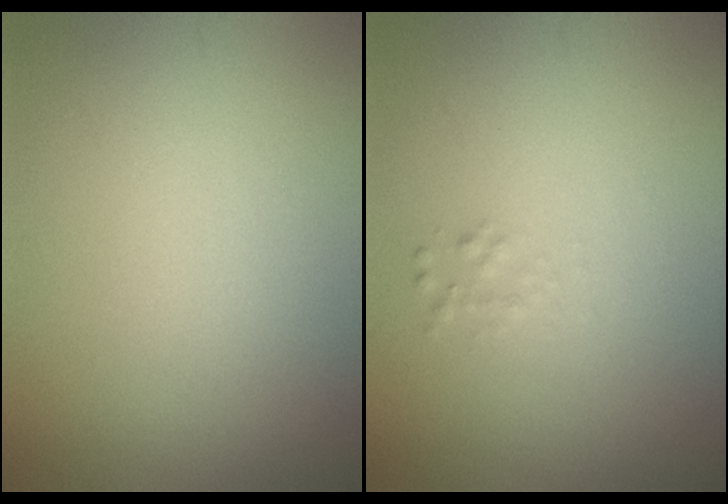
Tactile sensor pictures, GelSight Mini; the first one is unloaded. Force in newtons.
{"total": 0.7, "press": 0.7, "slide": 0.0}